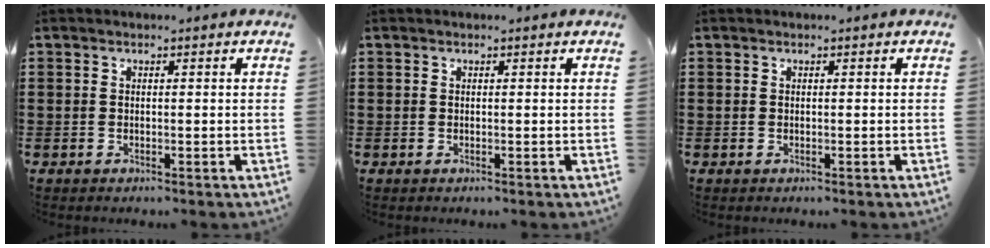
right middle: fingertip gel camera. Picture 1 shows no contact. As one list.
[{"total": 0.0}, {"total": 0.0}]